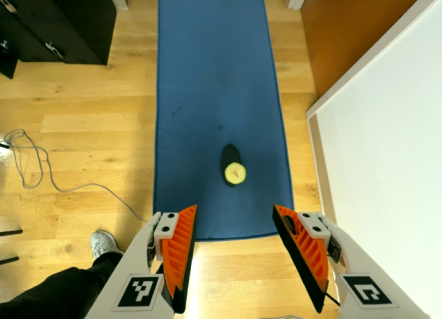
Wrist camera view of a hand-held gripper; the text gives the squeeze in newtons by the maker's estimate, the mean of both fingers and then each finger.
{"total": 0.8, "left": 1.2, "right": 0.4}